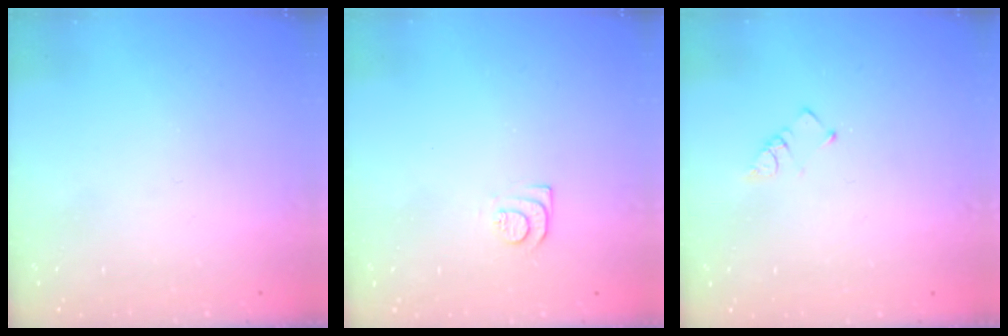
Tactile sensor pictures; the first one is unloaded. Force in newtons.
{"total": 6.7, "press": 6.6, "slide": 0.7}
{"total": 1.9, "press": 1.9, "slide": 0.3}